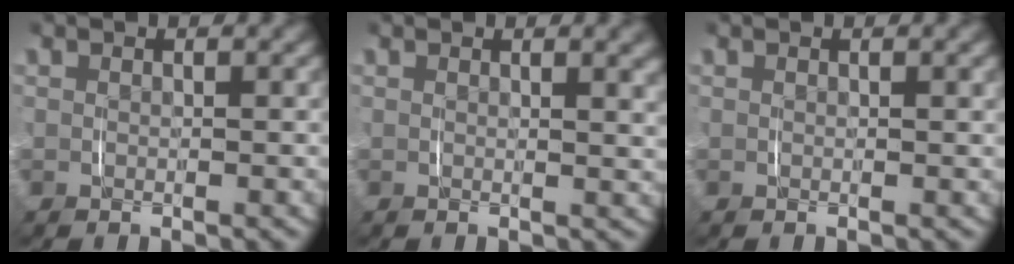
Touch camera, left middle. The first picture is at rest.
{"total": 2.0, "force": [1.3, 0.2, 1.5], "torque": [-0.010, 0.006, 0.016]}
{"total": 0.7, "force": [0.4, 0.0, 0.5], "torque": [-0.006, 0.003, 0.005]}